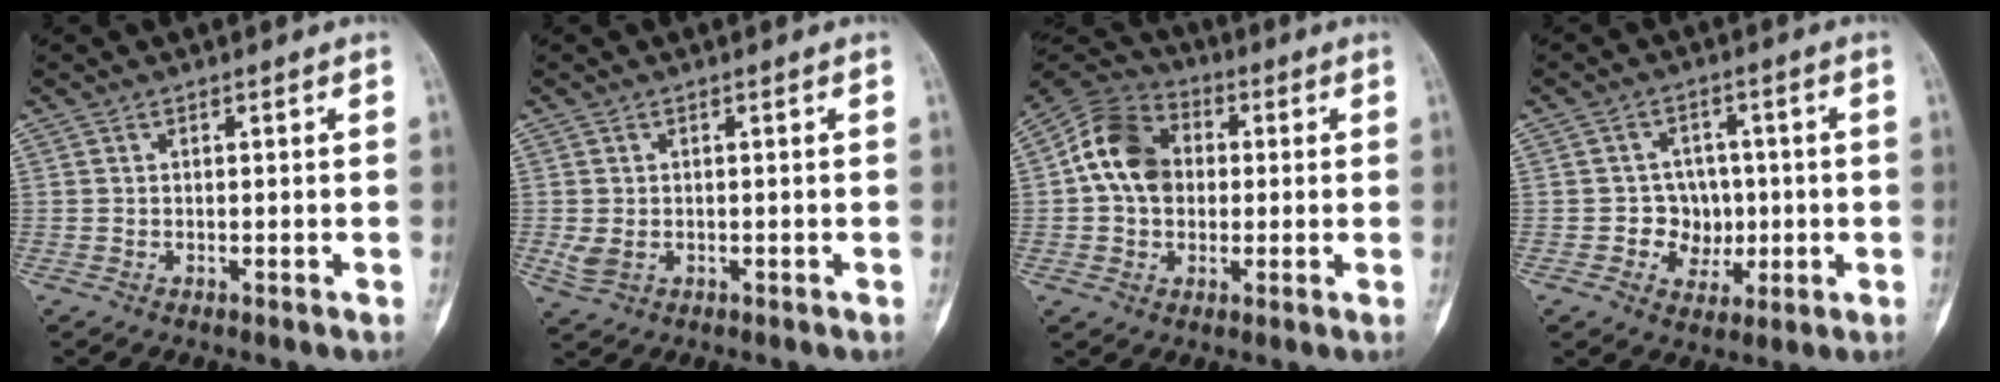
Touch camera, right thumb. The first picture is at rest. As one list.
[{"total": 2.6, "force": [-0.3, 1.9, 1.8], "torque": [-0.039, -0.002, -0.001]}, {"total": 12.6, "force": [1.0, 9.9, 7.6], "torque": [-0.118, 0.025, 0.006]}, {"total": 6.5, "force": [-0.7, 5.9, 2.6], "torque": [0.009, 0.015, -0.007]}]